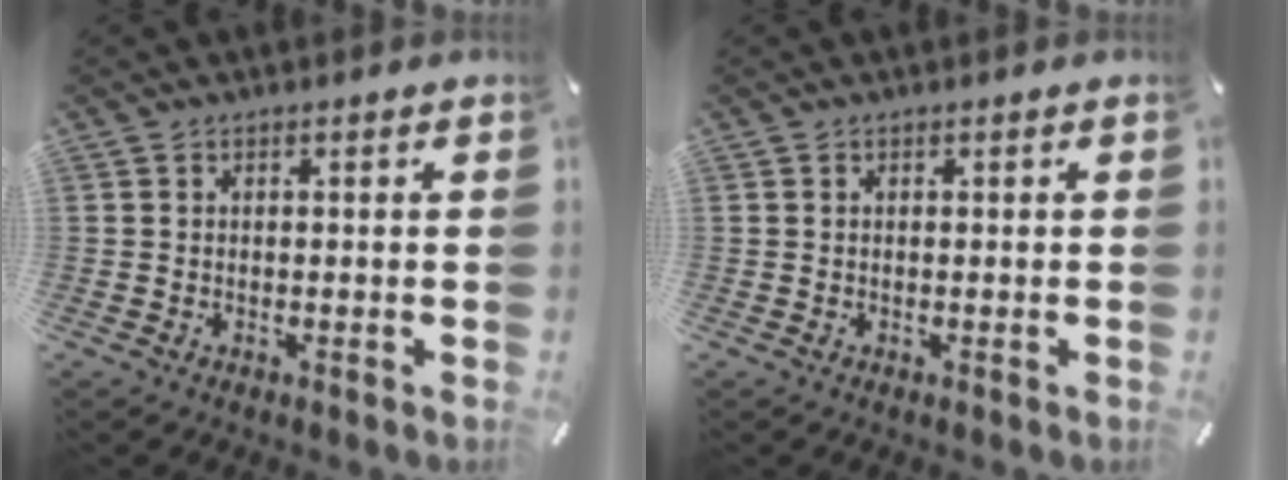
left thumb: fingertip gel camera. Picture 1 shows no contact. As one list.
[{"total": 0.0}]